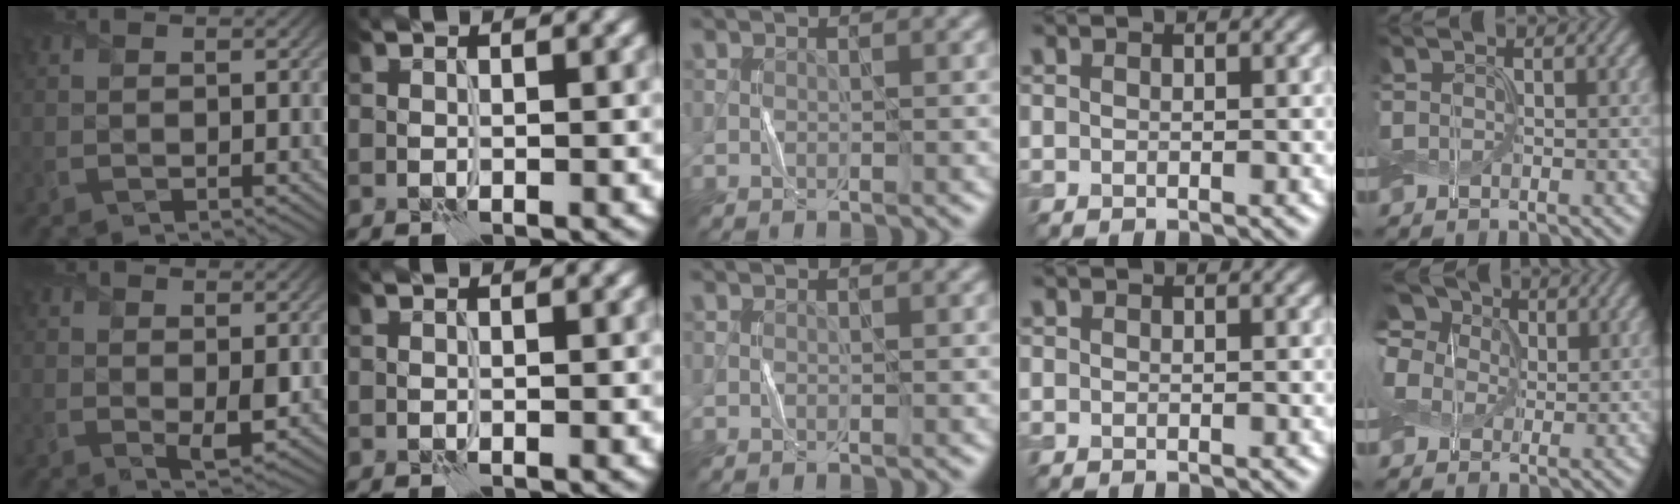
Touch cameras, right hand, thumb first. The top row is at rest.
{"thumb": {"total": 2.4, "force": [0.5, 0.9, 2.2], "torque": [-0.040, -0.012, 0.014]}, "index": {"total": 0.5, "force": [-0.3, -0.3, -0.3], "torque": [0.005, -0.001, -0.005]}, "little": {"total": 10.4, "force": [4.7, 7.5, 5.6], "torque": [-0.112, 0.042, 0.049]}}